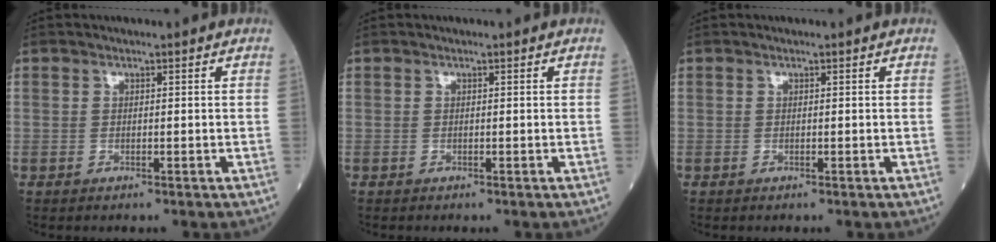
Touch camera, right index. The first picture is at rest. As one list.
[{"total": 0.0}, {"total": 0.0}]